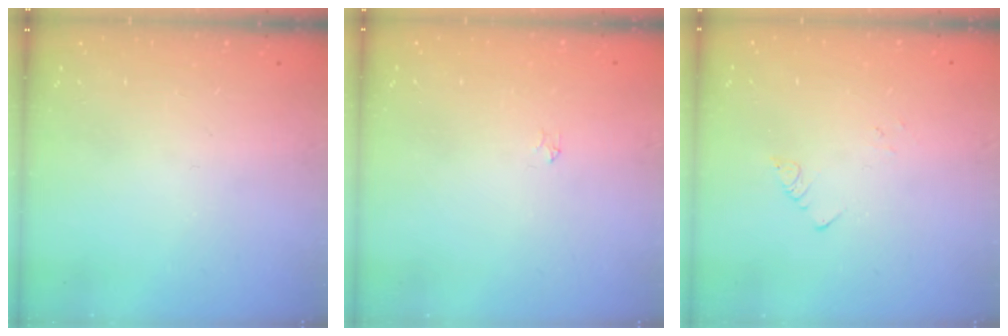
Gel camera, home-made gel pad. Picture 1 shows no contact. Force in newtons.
{"total": 2.2, "press": 2.2, "slide": 0.3}
{"total": 1.3, "press": 1.2, "slide": 0.1}